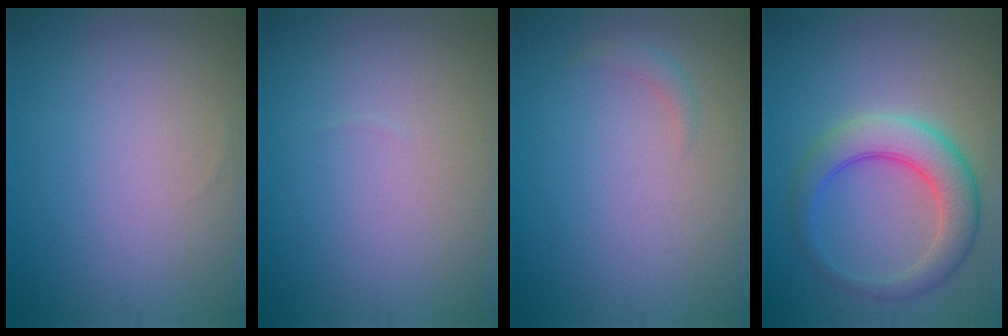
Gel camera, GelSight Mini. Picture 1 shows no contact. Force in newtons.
{"total": 0.0}
{"total": 0.9, "press": 0.9, "slide": 0.1}
{"total": 5.4, "press": 5.4, "slide": 0.1}